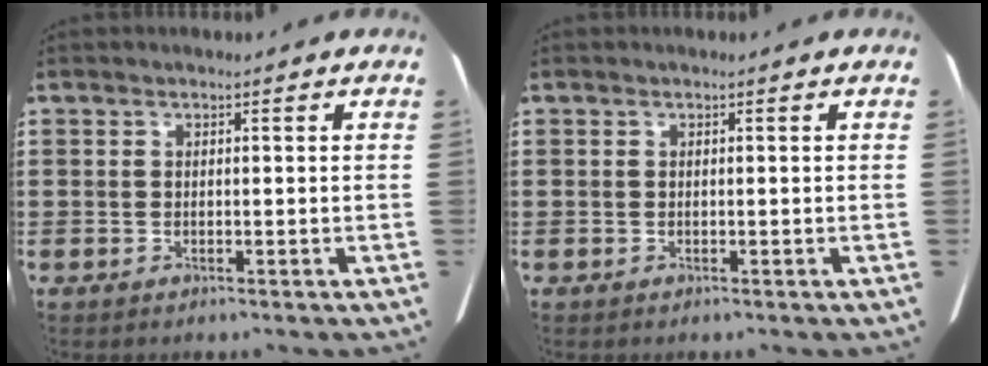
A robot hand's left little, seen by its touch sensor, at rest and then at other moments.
{"total": 0.0}